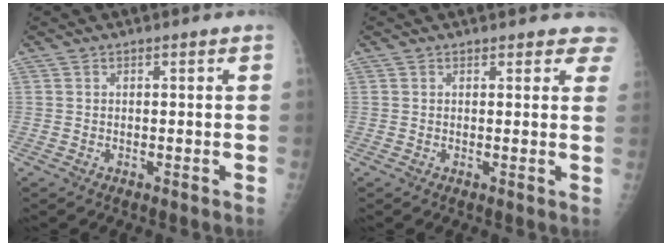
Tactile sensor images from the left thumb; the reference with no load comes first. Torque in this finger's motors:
{"motor_torque": [-0.38, -0.20, -0.10, -0.08, 0.08]}